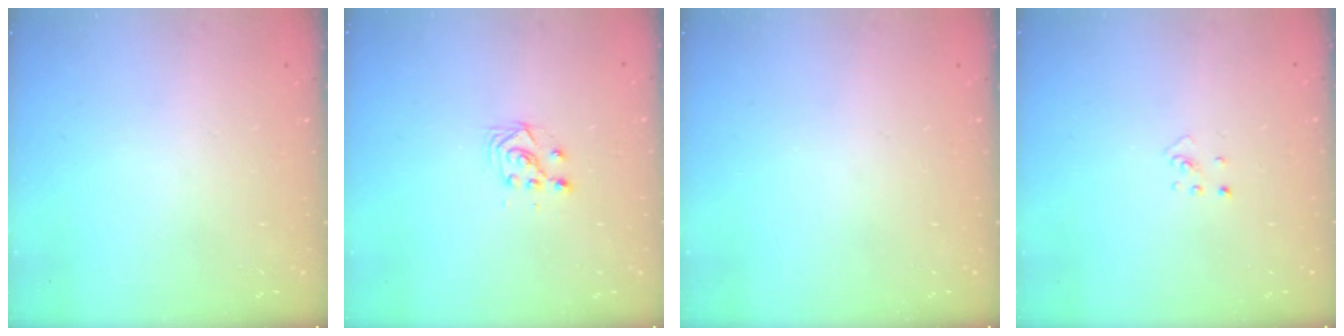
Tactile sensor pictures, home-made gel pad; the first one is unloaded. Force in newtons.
{"total": 4.4, "press": 4.4, "slide": 0.7}
{"total": 0.0}
{"total": 2.0, "press": 2.0, "slide": 0.3}